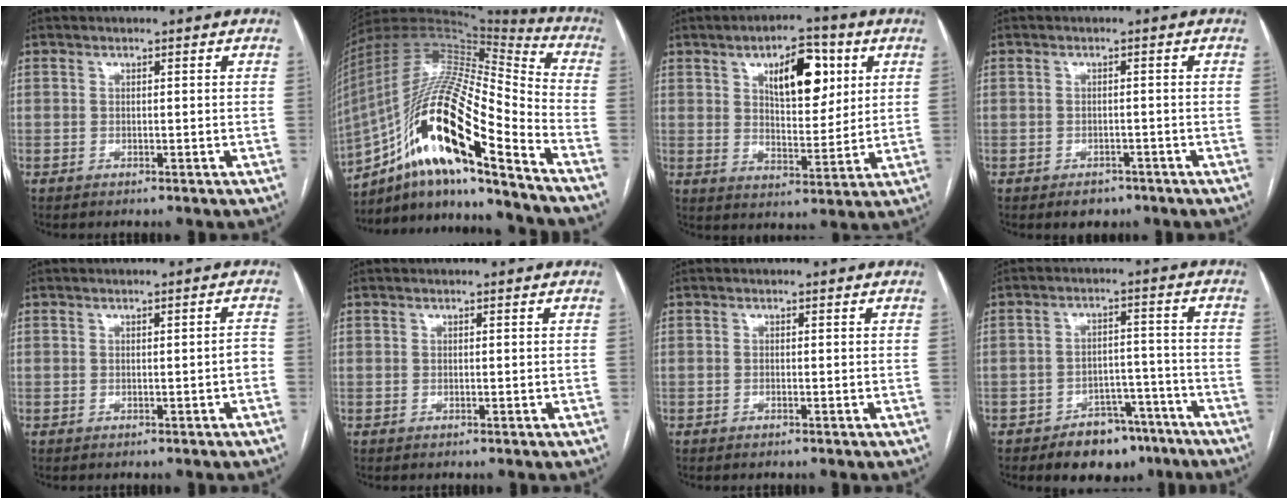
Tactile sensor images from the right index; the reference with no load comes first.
{"total": 24.2, "force": [-12.8, 4.0, 20.1], "torque": [-0.390, -0.001, -0.223]}
{"total": 11.1, "force": [4.5, 4.5, 9.1], "torque": [-0.139, 0.010, 0.076]}
{"total": 2.8, "force": [-1.9, 1.9, 0.8], "torque": [-0.008, 0.004, -0.019]}
{"total": 1.3, "force": [-0.6, 0.1, 1.1], "torque": [-0.010, 0.001, -0.007]}
{"total": 0.0}
{"total": 0.0}
{"total": 8.5, "force": [-6.1, 4.8, 3.5], "torque": [-0.035, 0.022, -0.088]}